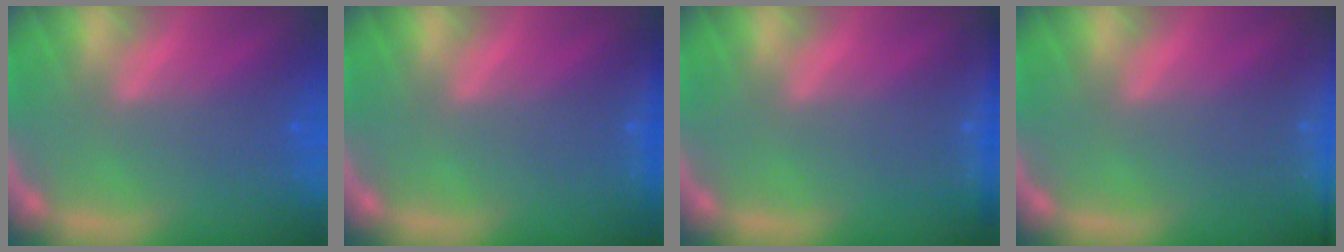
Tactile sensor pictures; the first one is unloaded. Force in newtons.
{"total": 1.4}
{"total": 2.4}
{"total": 6.9}